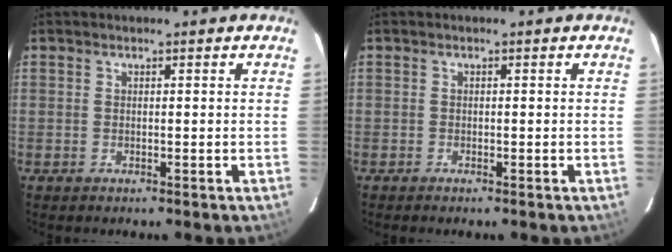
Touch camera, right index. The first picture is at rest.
{"total": 0.6, "force": [-0.5, 0.2, 0.3], "torque": [-0.007, -0.001, -0.011]}